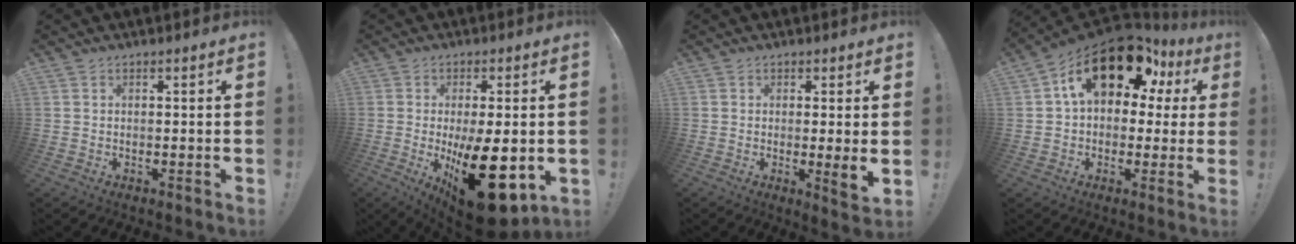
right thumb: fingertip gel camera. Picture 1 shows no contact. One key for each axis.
{"total": 22.0, "fx": -4.3, "fy": 8.5, "fz": 19.8, "tx": -0.297, "ty": 0.005, "tz": -0.045}
{"total": 4.3, "fx": 0.4, "fy": -0.1, "fz": 4.3, "tx": -0.050, "ty": -0.018, "tz": 0.008}
{"total": 19.7, "fx": 9.0, "fy": 11.0, "fz": 13.7, "tx": -0.200, "ty": -0.034, "tz": 0.158}